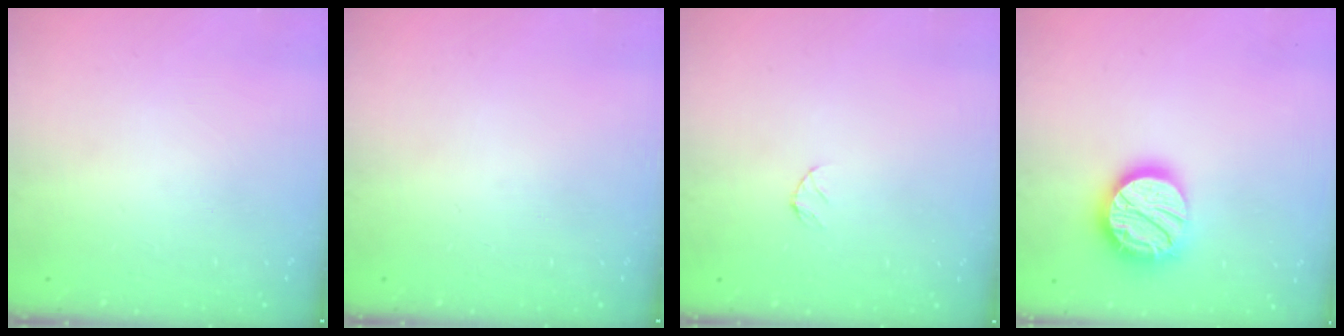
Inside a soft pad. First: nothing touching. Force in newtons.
{"total": 0.0}
{"total": 3.6, "press": 3.6, "slide": 0.4}
{"total": 18.9, "press": 18.8, "slide": 1.4}